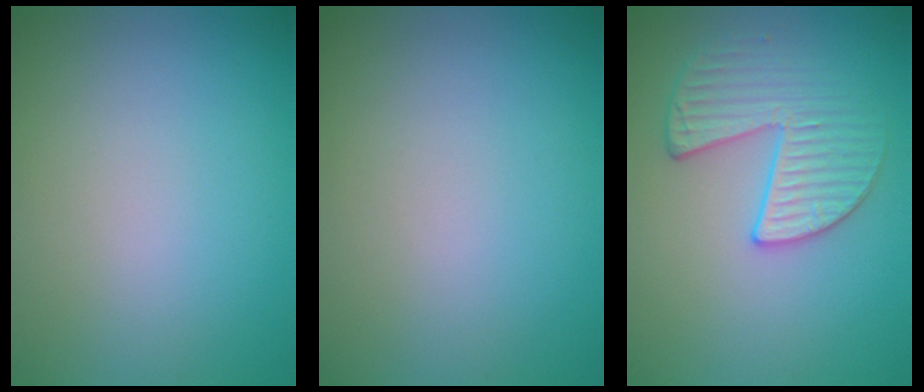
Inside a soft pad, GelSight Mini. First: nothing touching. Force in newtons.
{"total": 0.0}
{"total": 3.3, "press": 3.2, "slide": 0.6}